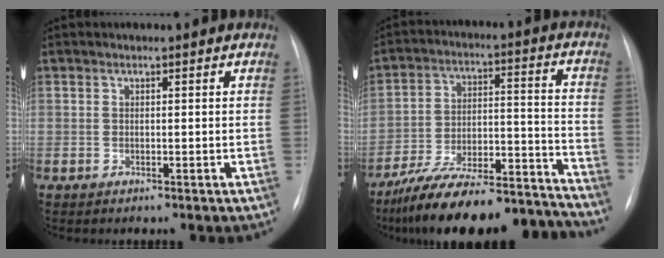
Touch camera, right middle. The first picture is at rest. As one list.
[{"total": 21.7, "force": [-19.8, 3.5, 8.4], "torque": [-0.115, 0.025, -0.304]}]